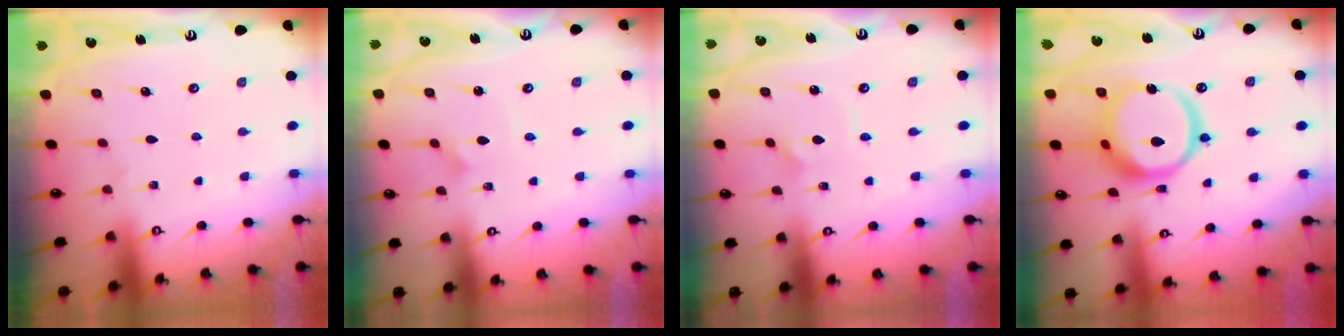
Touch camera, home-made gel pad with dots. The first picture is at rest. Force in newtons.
{"total": 1.3, "press": 1.3, "slide": 0.0}
{"total": 1.8, "press": 1.8, "slide": 0.1}
{"total": 17.0, "press": 16.9, "slide": 1.9}